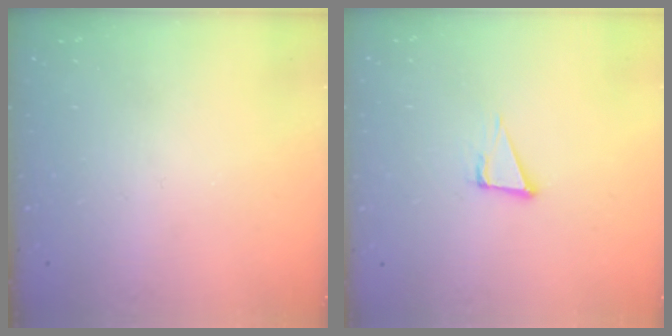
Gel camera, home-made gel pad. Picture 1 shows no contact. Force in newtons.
{"total": 5.4, "press": 4.4, "slide": 3.1}